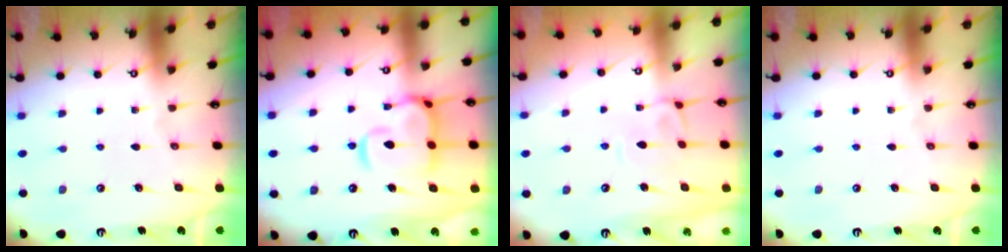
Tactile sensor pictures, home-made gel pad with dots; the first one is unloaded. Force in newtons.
{"total": 7.0, "press": 6.8, "slide": 1.3}
{"total": 3.0, "press": 2.9, "slide": 0.7}
{"total": 0.0}